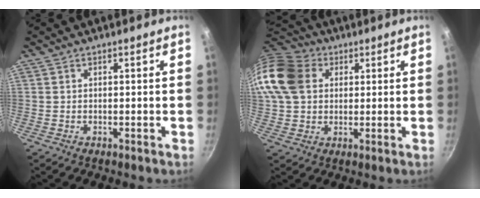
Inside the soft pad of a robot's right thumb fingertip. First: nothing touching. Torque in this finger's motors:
{"motor_torque": [1.15, 3.82, 1.01, 0.32, 0.35]}